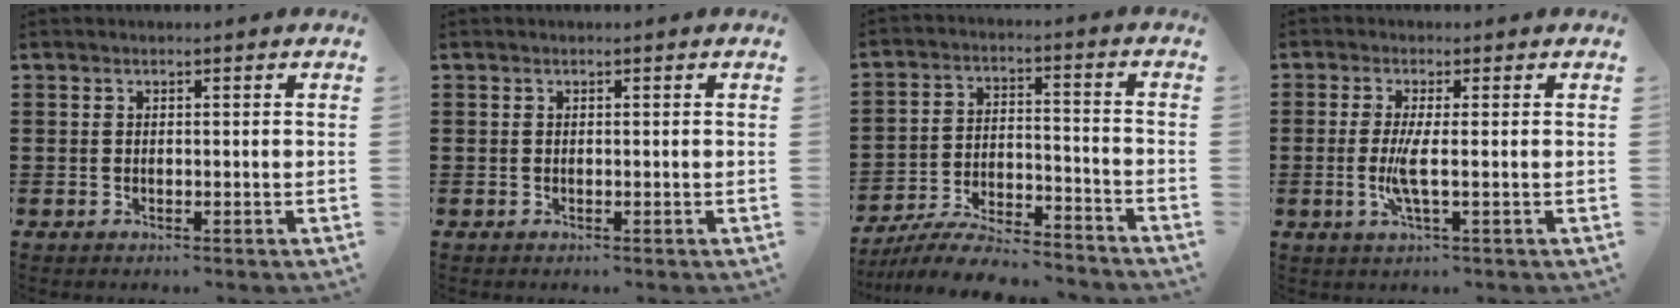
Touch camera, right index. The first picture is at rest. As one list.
[{"total": 0.0}, {"total": 7.7, "force": [-7.3, 0.7, 2.5], "torque": [-0.051, 0.009, -0.142]}, {"total": 4.1, "force": [-0.4, 0.1, 4.0], "torque": [-0.088, -0.012, -0.014]}]